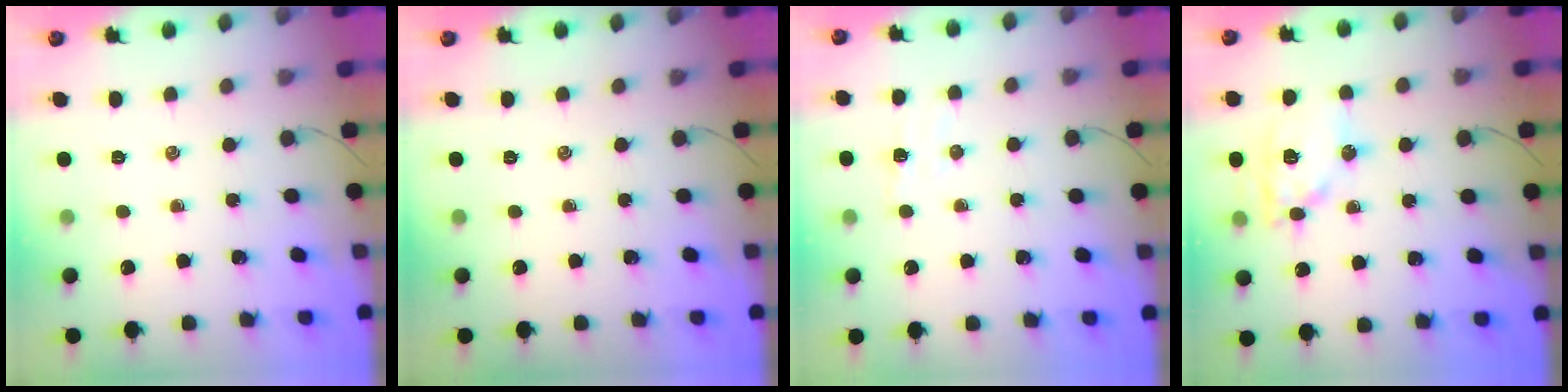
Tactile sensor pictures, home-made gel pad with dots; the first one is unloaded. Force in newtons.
{"total": 0.0}
{"total": 3.7, "press": 3.6, "slide": 0.8}
{"total": 12.8, "press": 12.8, "slide": 1.4}